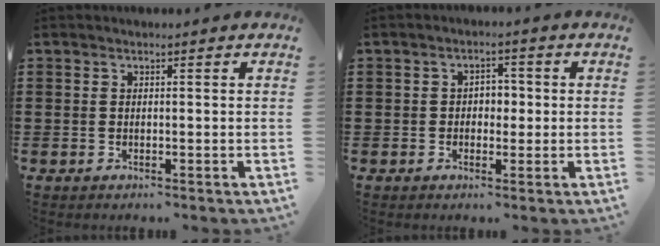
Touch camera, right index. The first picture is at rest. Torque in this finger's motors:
{"motor_torque": [0.52, 0.47, 0.06, 0.01]}